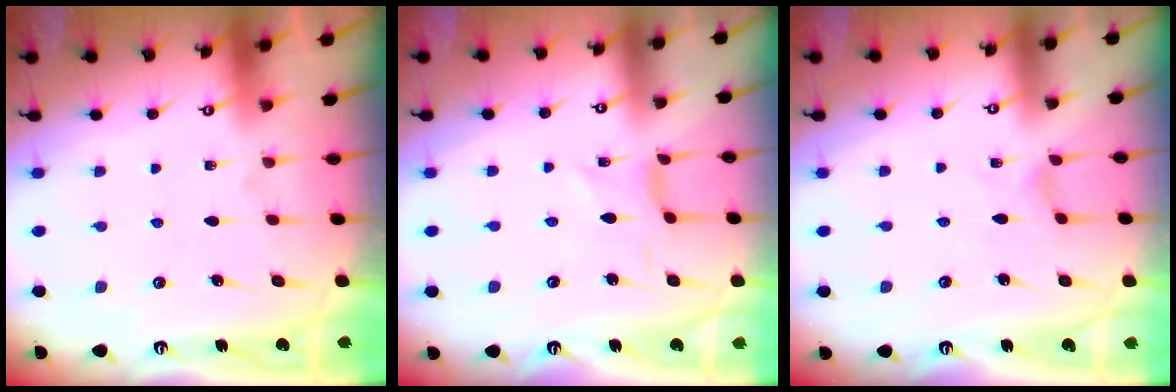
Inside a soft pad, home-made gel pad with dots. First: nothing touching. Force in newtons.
{"total": 0.0}
{"total": 0.0}